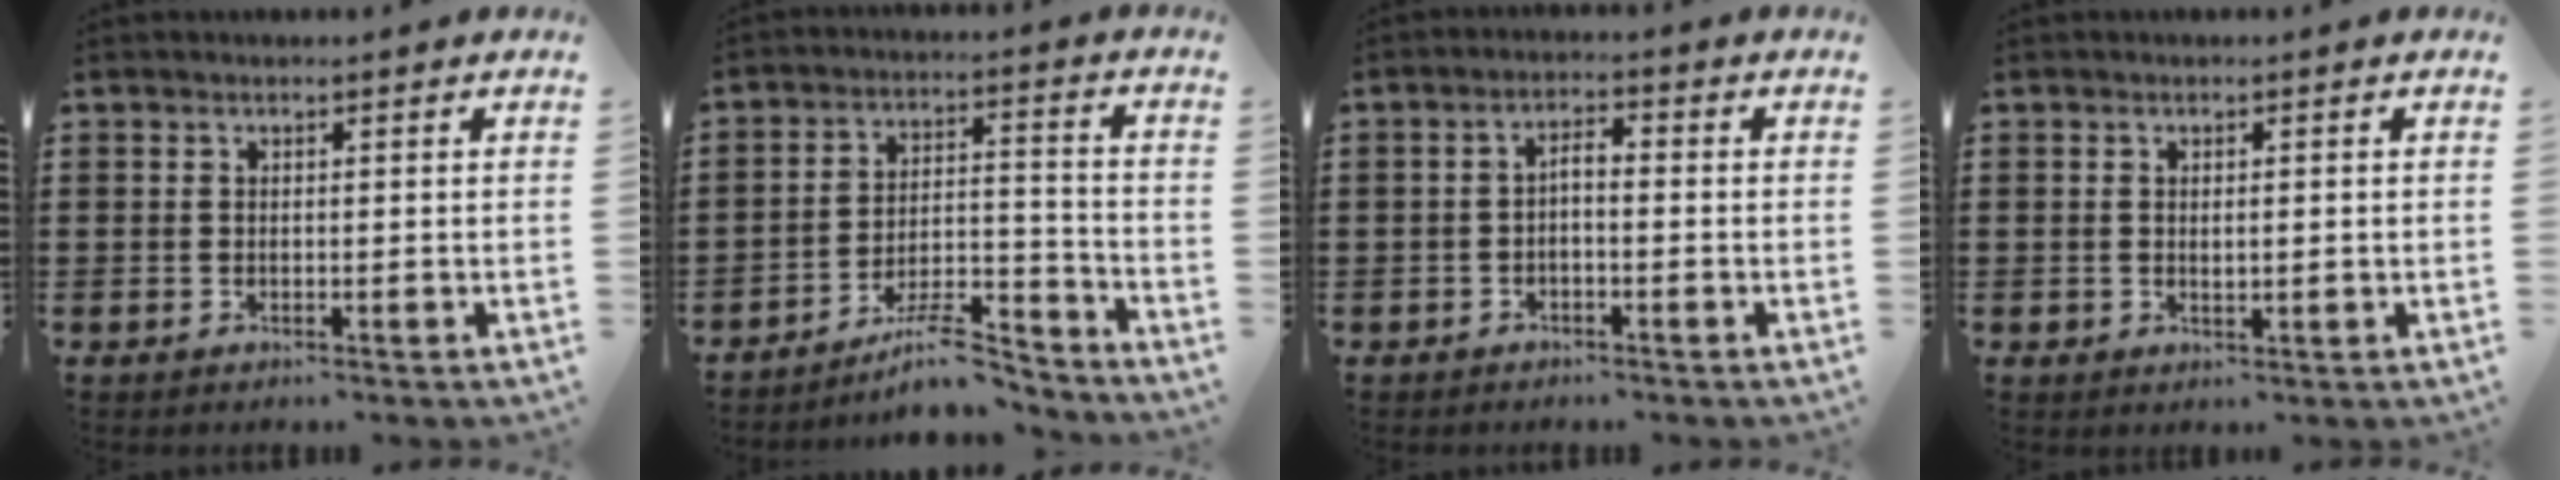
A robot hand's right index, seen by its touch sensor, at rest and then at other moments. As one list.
[{"total": 9.3, "force": [-7.9, 1.9, 4.6], "torque": [-0.068, 0.025, -0.144]}, {"total": 2.0, "force": [-1.1, 0.4, 1.6], "torque": [-0.032, 0.006, -0.023]}, {"total": 0.9, "force": [0.1, 0.5, 0.8], "torque": [-0.015, 0.006, 0.000]}]